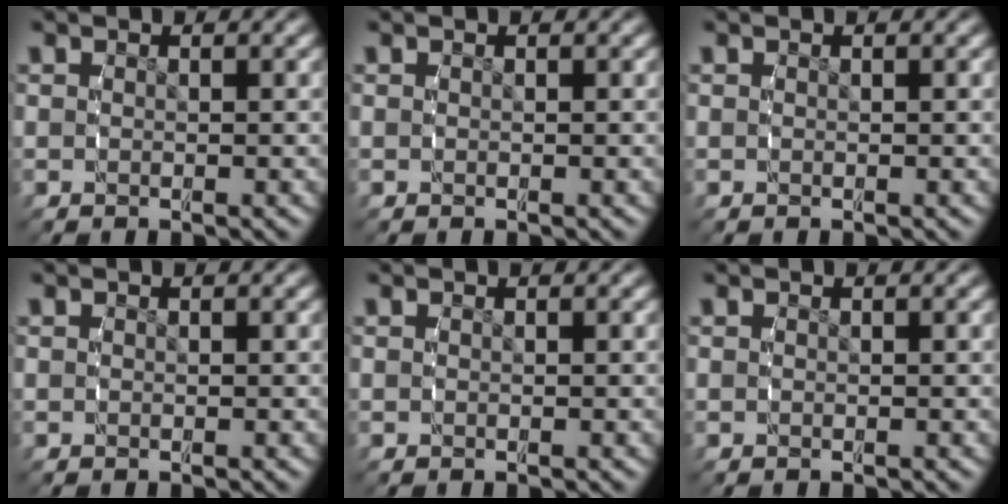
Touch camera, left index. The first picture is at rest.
{"total": 0.0}
{"total": 0.0}
{"total": 0.0}
{"total": 0.0}
{"total": 0.0}